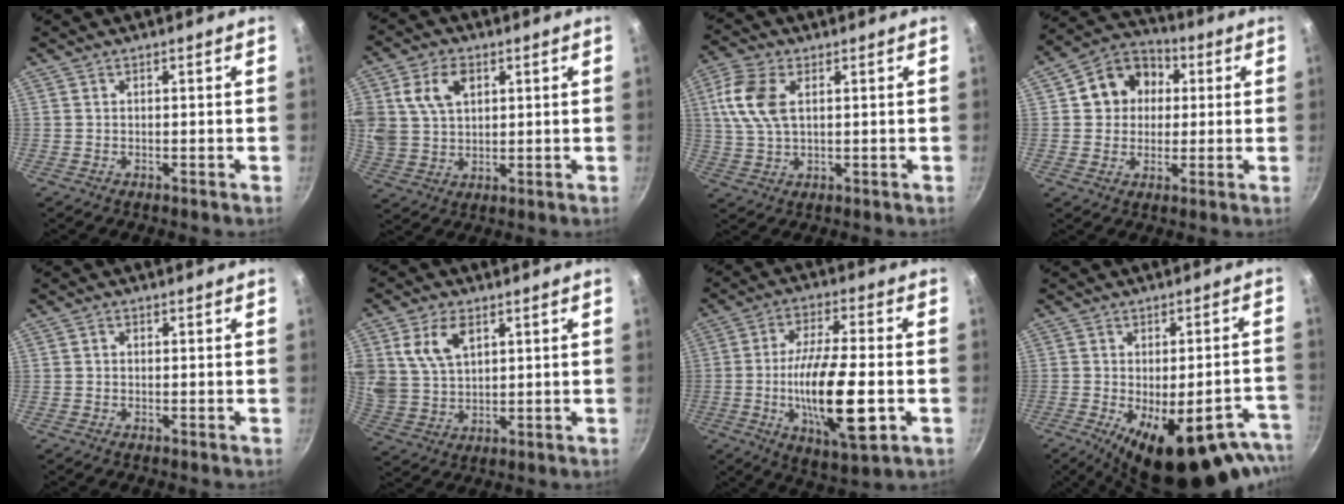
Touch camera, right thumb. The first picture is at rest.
{"total": 10.8, "force": [3.8, 7.5, 6.7], "torque": [-0.112, -0.004, 0.072]}
{"total": 9.7, "force": [2.4, 5.6, 7.6], "torque": [-0.155, 0.007, 0.042]}
{"total": 11.2, "force": [2.2, 9.7, 5.2], "torque": [-0.053, 0.017, 0.021]}
{"total": 1.0, "force": [0.0, 0.8, 0.5], "torque": [-0.009, 0.005, 0.000]}
{"total": 10.0, "force": [4.1, 6.4, 6.5], "torque": [-0.111, -0.015, 0.086]}
{"total": 18.1, "force": [-3.9, 5.5, 16.8], "torque": [-0.303, 0.007, -0.070]}
{"total": 22.4, "force": [-12.9, 8.9, 16.0], "torque": [-0.153, 0.026, -0.168]}